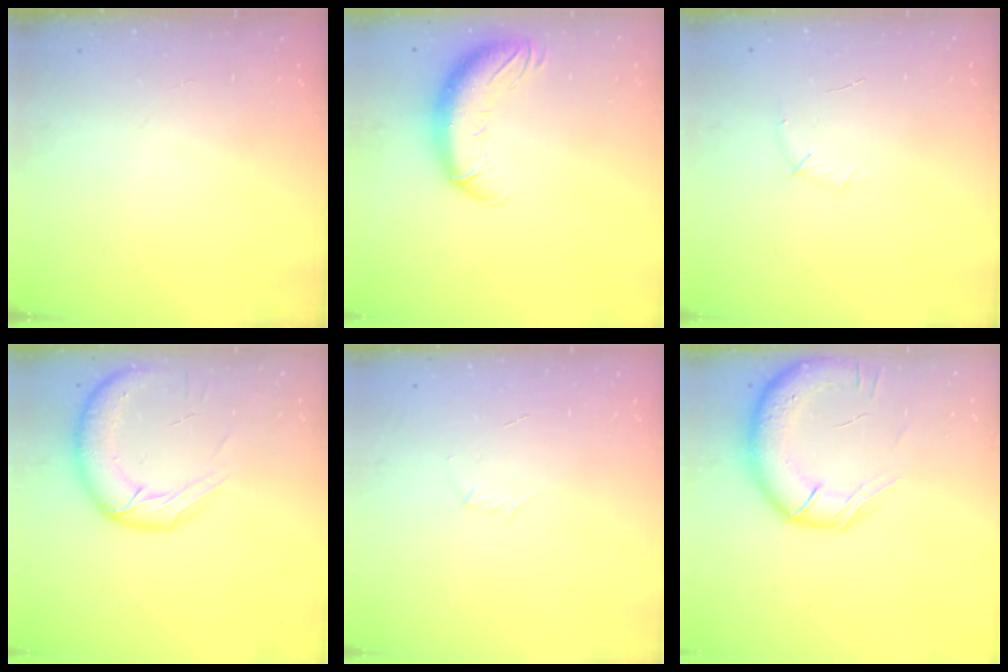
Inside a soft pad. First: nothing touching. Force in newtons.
{"total": 13.4, "press": 13.0, "slide": 3.2}
{"total": 5.0, "press": 4.8, "slide": 1.4}
{"total": 15.3, "press": 14.8, "slide": 3.8}
{"total": 2.9, "press": 2.8, "slide": 0.8}
{"total": 15.4, "press": 14.9, "slide": 4.0}